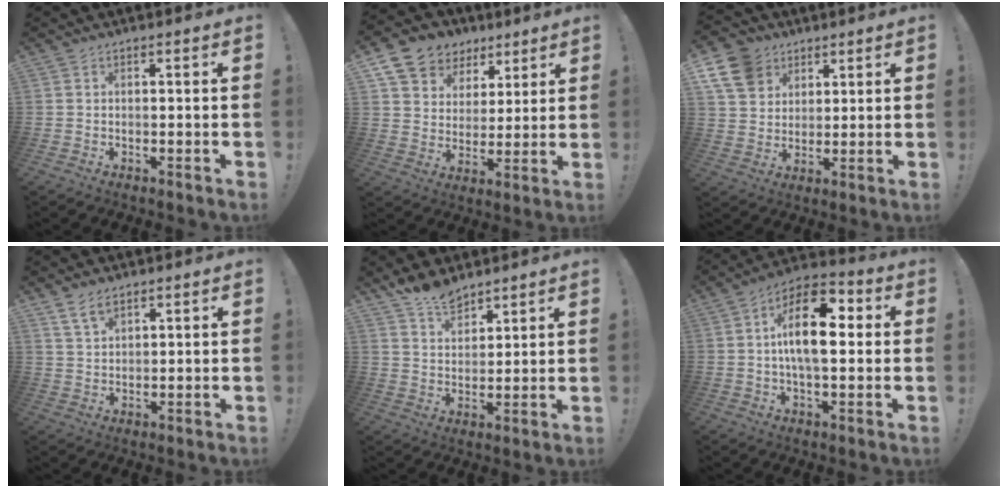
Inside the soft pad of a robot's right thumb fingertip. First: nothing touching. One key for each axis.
{"total": 11.8, "fx": 7.2, "fy": 8.8, "fz": 3.0, "tx": -0.053, "ty": -0.048, "tz": 0.147}
{"total": 12.9, "fx": 6.6, "fy": 10.0, "fz": 4.8, "tx": -0.088, "ty": -0.036, "tz": 0.132}
{"total": 5.0, "fx": 3.5, "fy": 2.4, "fz": 2.7, "tx": -0.048, "ty": -0.014, "tz": 0.067}
{"total": 8.5, "fx": 7.4, "fy": 3.6, "fz": 2.3, "tx": -0.043, "ty": -0.049, "tz": 0.141}
{"total": 16.5, "fx": 2.0, "fy": 8.0, "fz": 14.3, "tx": -0.247, "ty": 0.007, "tz": 0.026}